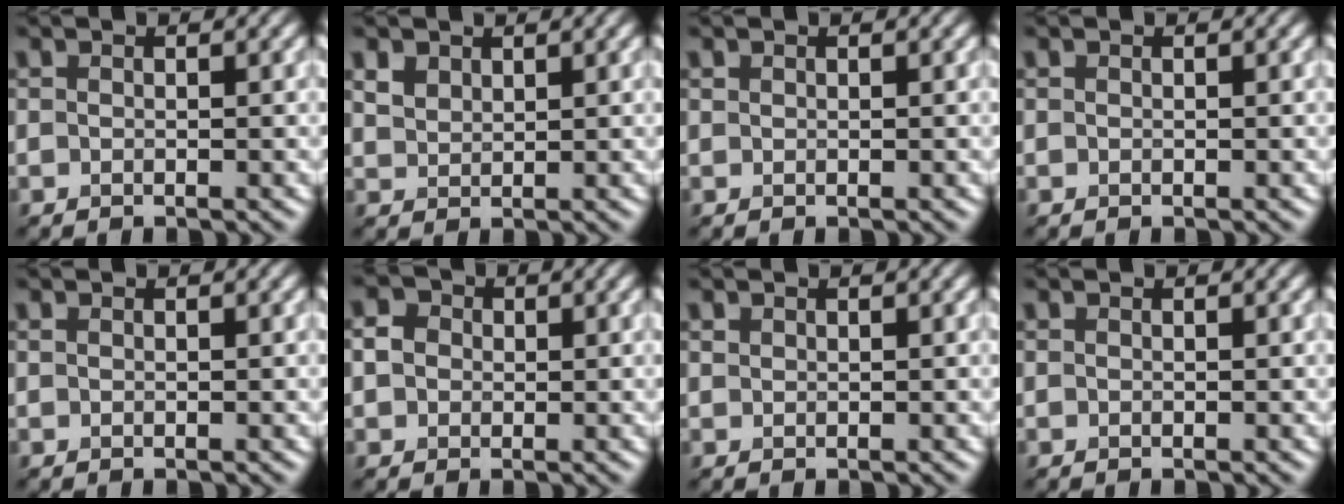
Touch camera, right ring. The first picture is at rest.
{"total": 1.2, "force": [0.9, 0.0, -0.8], "torque": [-0.011, -0.002, 0.052]}
{"total": 0.9, "force": [-0.2, -0.6, -0.6], "torque": [-0.002, -0.005, 0.012]}
{"total": 0.0}
{"total": 0.0}
{"total": 0.9, "force": [-0.2, 0.8, -0.3], "torque": [-0.014, 0.002, 0.013]}
{"total": 1.2, "force": [-0.2, -0.7, -0.9], "torque": [-0.007, -0.002, 0.019]}
{"total": 0.0}